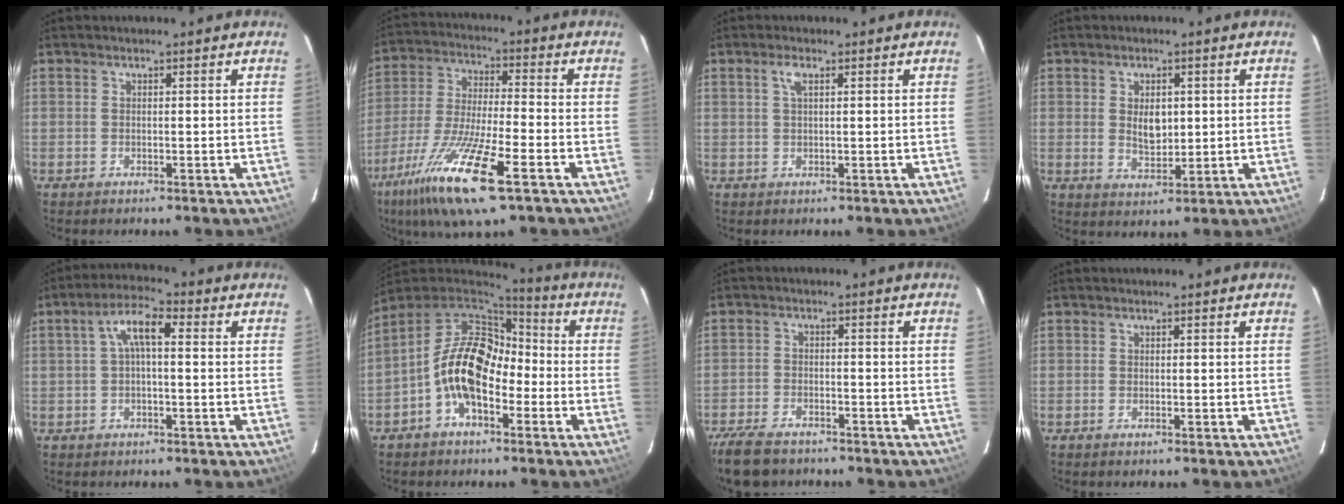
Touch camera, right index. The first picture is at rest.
{"total": 17.5, "force": [-9.8, 2.9, 14.2], "torque": [-0.299, -0.041, -0.188]}
{"total": 1.9, "force": [0.8, 0.6, 1.6], "torque": [-0.033, 0.005, 0.016]}
{"total": 5.1, "force": [0.7, 3.2, 3.9], "torque": [-0.065, -0.002, 0.017]}
{"total": 5.8, "force": [0.6, 2.1, 5.4], "torque": [-0.105, 0.021, 0.013]}
{"total": 12.1, "force": [-3.4, 7.2, 9.1], "torque": [-0.172, 0.019, -0.068]}
{"total": 10.1, "force": [-8.1, 4.3, 4.3], "torque": [-0.119, -0.018, -0.145]}
{"total": 0.0}